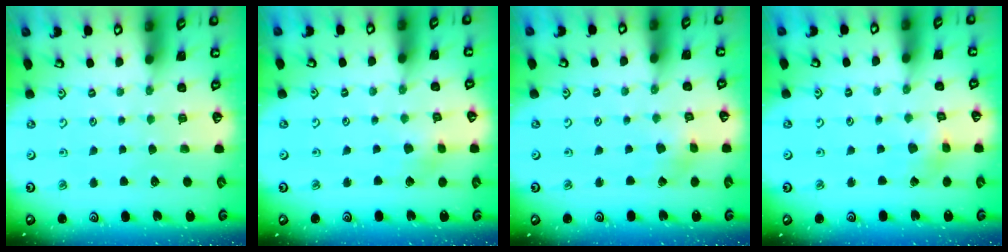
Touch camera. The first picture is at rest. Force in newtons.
{"total": 3.4, "press": 3.3, "slide": 0.4}
{"total": 2.1, "press": 2.1, "slide": 0.2}
{"total": 2.7, "press": 2.7, "slide": 0.2}